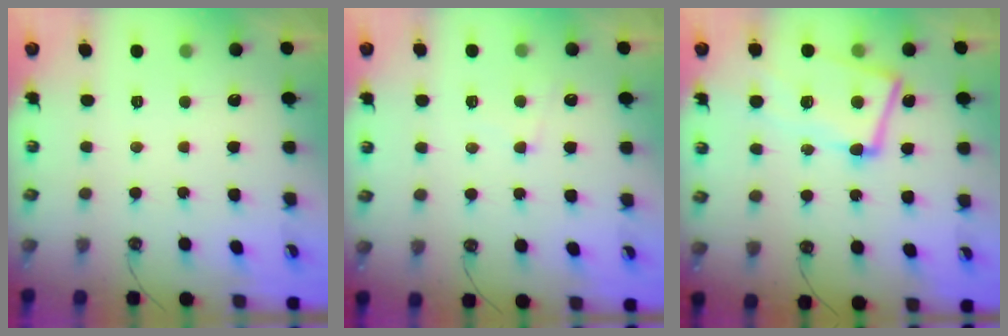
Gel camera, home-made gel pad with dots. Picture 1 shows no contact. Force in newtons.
{"total": 4.9, "press": 4.9, "slide": 0.6}
{"total": 9.4, "press": 9.1, "slide": 2.1}